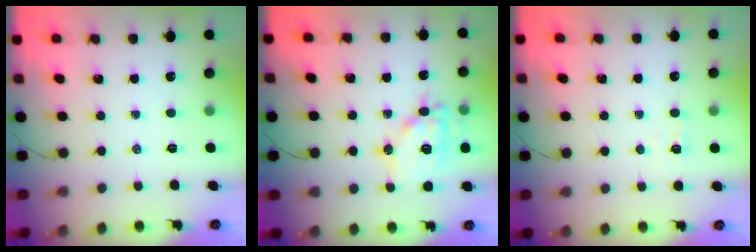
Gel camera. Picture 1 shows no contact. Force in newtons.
{"total": 14.0, "press": 13.9, "slide": 1.9}
{"total": 2.2, "press": 2.0, "slide": 0.8}